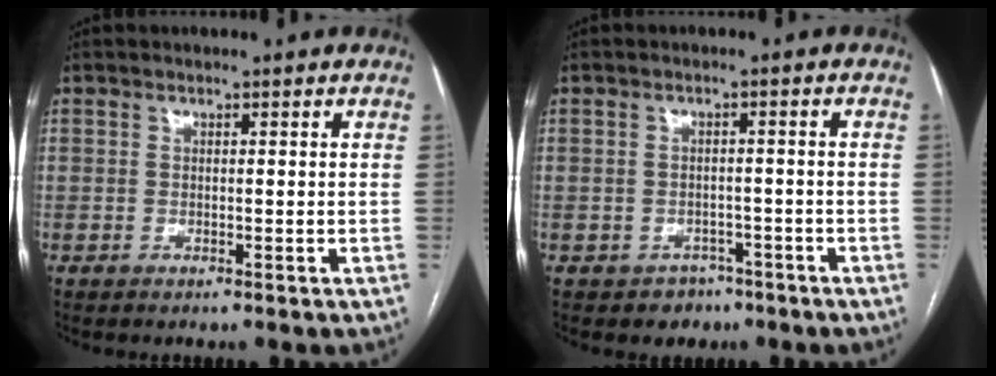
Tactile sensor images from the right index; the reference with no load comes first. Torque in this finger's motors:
{"motor_torque": [0.00, -0.08, 0.04, -0.01]}